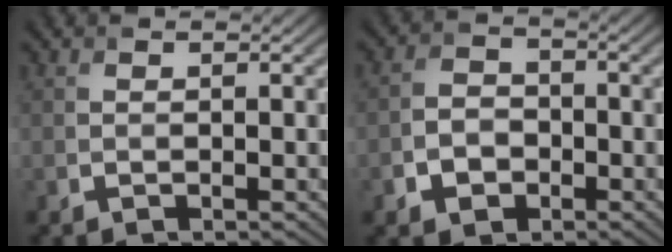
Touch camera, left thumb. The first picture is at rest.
{"total": 3.8, "force": [-1.8, 2.7, 1.9], "torque": [-0.030, -0.001, -0.039]}